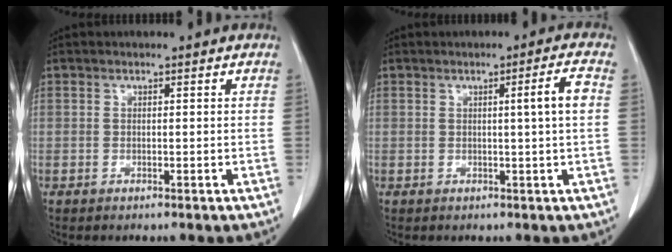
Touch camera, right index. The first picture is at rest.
{"total": 3.7, "force": [0.4, -0.7, 3.6], "torque": [-0.054, 0.000, 0.006]}